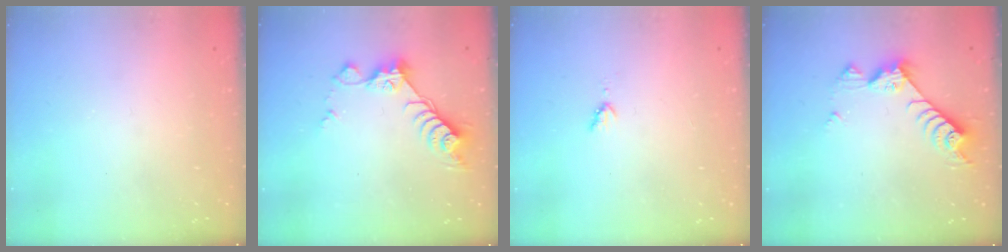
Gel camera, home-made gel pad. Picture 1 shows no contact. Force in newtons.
{"total": 8.7, "press": 8.7, "slide": 0.5}
{"total": 3.8, "press": 3.7, "slide": 0.6}
{"total": 8.3, "press": 8.2, "slide": 0.5}